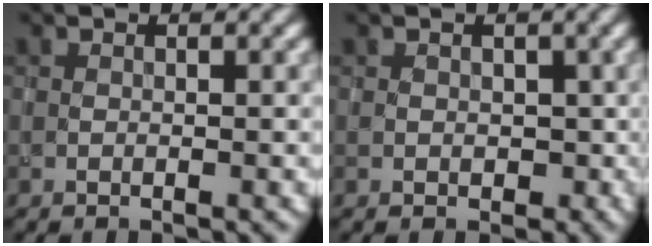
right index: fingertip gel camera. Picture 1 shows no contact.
{"total": 1.7, "force": [-0.1, 1.5, 0.7], "torque": [-0.010, -0.006, 0.001]}